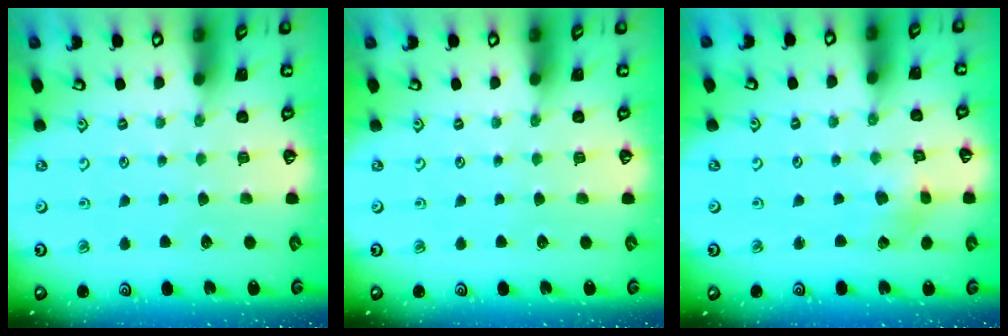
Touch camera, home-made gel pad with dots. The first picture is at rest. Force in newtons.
{"total": 0.0}
{"total": 3.2, "press": 3.2, "slide": 0.4}